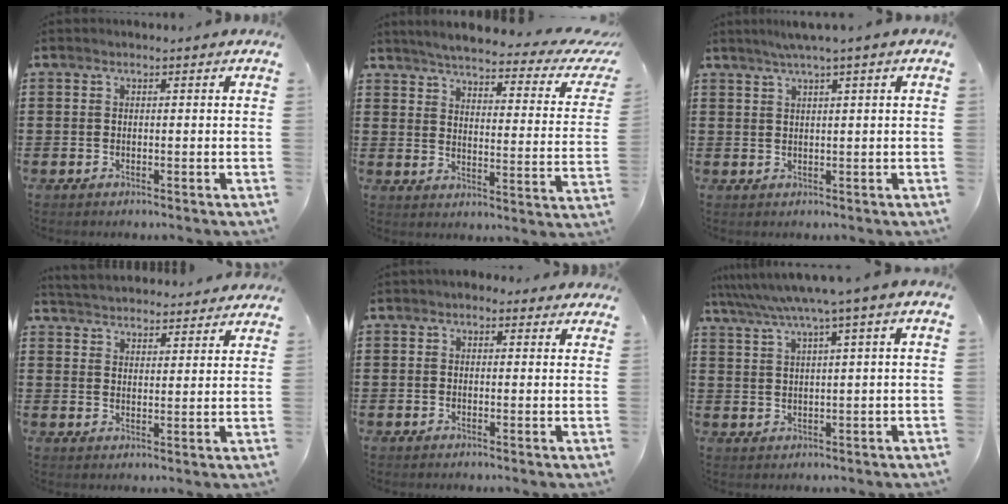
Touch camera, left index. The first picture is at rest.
{"total": 4.3, "force": [3.7, 0.0, 2.2], "torque": [-0.063, -0.029, 0.056]}
{"total": 2.2, "force": [1.3, -0.5, 1.7], "torque": [-0.032, -0.001, 0.023]}
{"total": 4.0, "force": [4.0, 0.2, -0.1], "torque": [-0.015, -0.018, 0.073]}
{"total": 1.6, "force": [1.0, 1.2, 0.6], "torque": [-0.016, 0.009, 0.017]}
{"total": 4.8, "force": [2.7, -0.5, 3.8], "torque": [-0.086, -0.015, 0.042]}